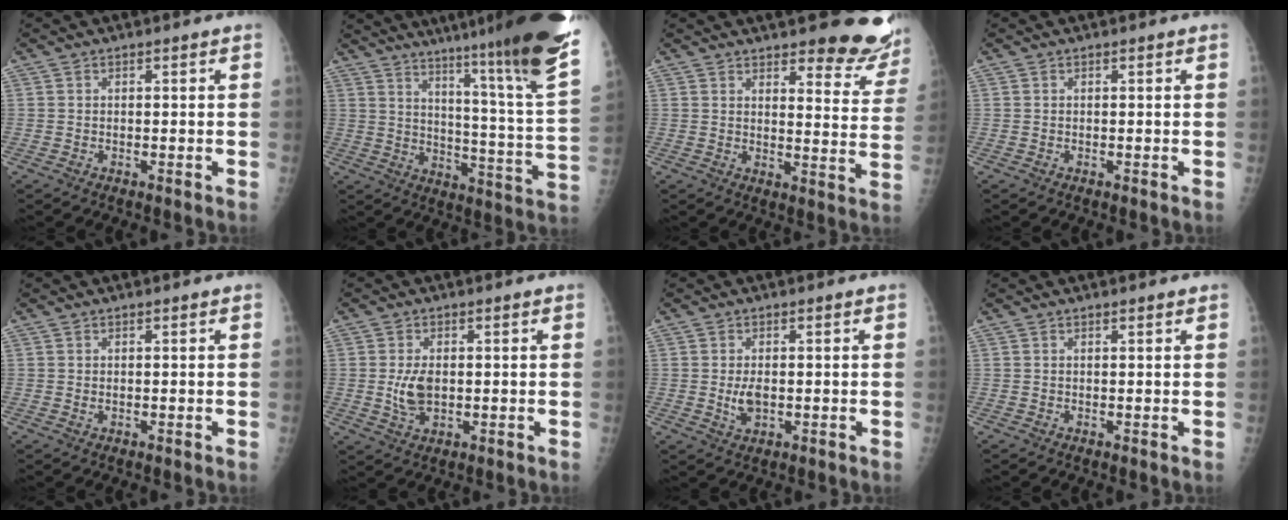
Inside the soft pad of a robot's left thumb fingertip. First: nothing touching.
{"total": 29.0, "force": [22.0, 0.5, 19.0], "torque": [-0.256, -0.146, 0.296]}
{"total": 13.6, "force": [11.5, 3.7, 6.4], "torque": [-0.034, -0.085, 0.127]}
{"total": 0.0}
{"total": 0.9, "force": [0.5, 0.3, 0.7], "torque": [-0.015, 0.001, 0.011]}
{"total": 5.0, "force": [0.3, 2.8, 4.1], "torque": [-0.080, -0.008, 0.013]}
{"total": 3.4, "force": [0.2, 1.7, 2.9], "torque": [-0.054, -0.008, 0.010]}
{"total": 0.9, "force": [0.8, 0.1, 0.5], "torque": [-0.005, -0.002, 0.013]}